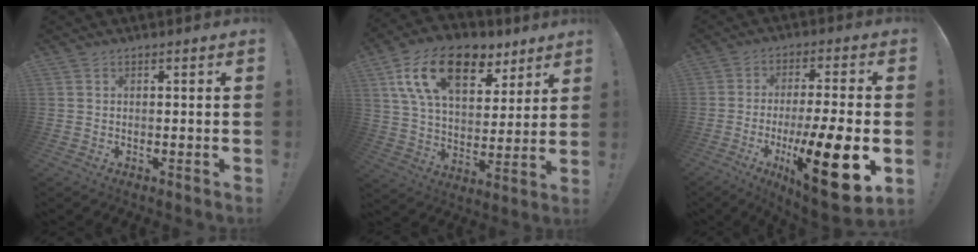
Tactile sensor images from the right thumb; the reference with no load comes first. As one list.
[{"total": 20.3, "force": [10.8, 11.4, 13.0], "torque": [-0.217, -0.046, 0.194]}, {"total": 20.0, "force": [-6.8, 4.5, 18.2], "torque": [-0.279, 0.028, -0.097]}]